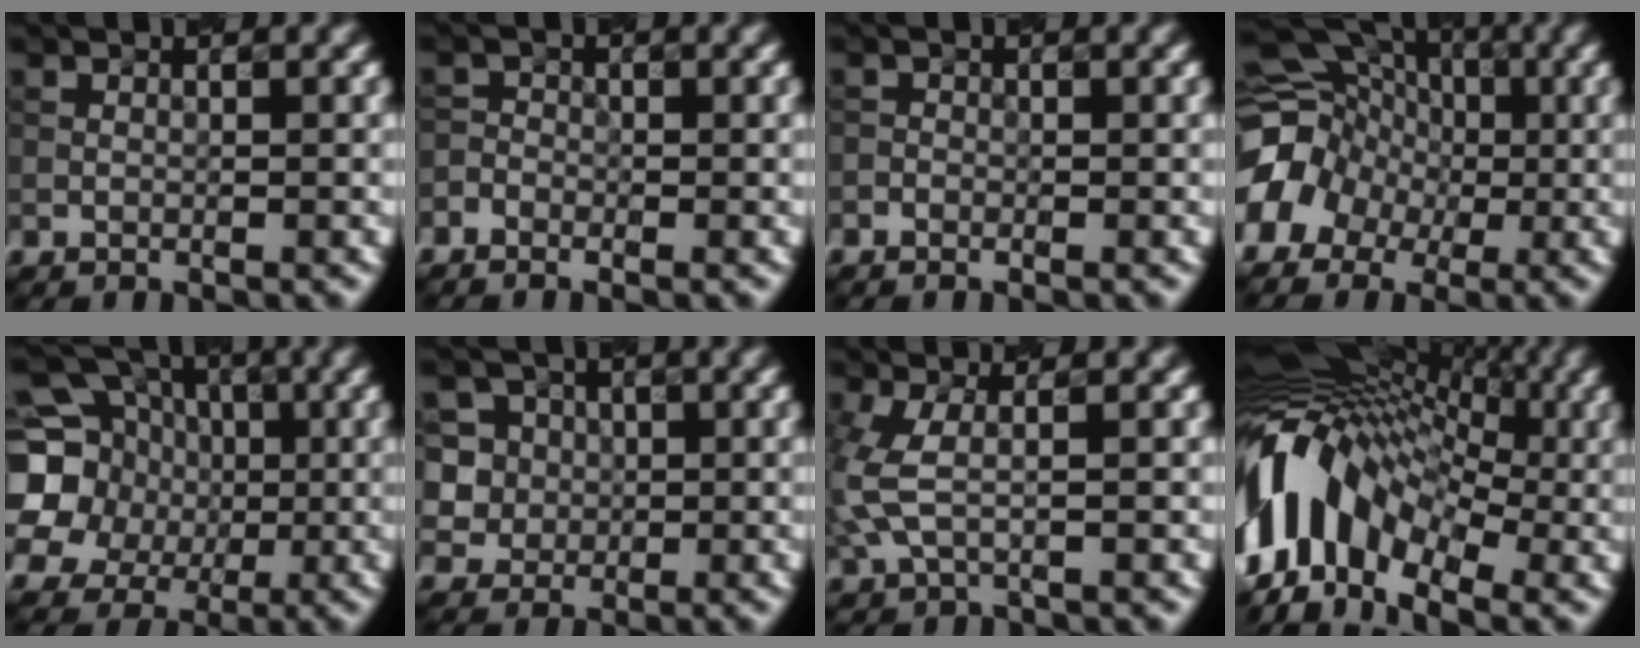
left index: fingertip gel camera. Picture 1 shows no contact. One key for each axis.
{"total": 1.5, "fx": -1.4, "fy": 0.7, "fz": 0.1, "tx": 0.007, "ty": 0.001, "tz": -0.025}
{"total": 0.8, "fx": -0.8, "fy": 0.3, "fz": -0.1, "tx": 0.010, "ty": -0.003, "tz": -0.010}
{"total": 13.6, "fx": -2.9, "fy": 12.2, "fz": 5.2, "tx": -0.118, "ty": 0.003, "tz": -0.069}
{"total": 15.3, "fx": 1.8, "fy": 13.9, "fz": 6.2, "tx": -0.165, "ty": 0.025, "tz": 0.006}
{"total": 7.0, "fx": 2.1, "fy": 6.2, "fz": 2.5, "tx": -0.045, "ty": 0.022, "tz": 0.025}
{"total": 3.9, "fx": -0.2, "fy": 1.8, "fz": 3.5, "tx": -0.098, "ty": -0.004, "tz": -0.001}
{"total": 14.2, "fx": -1.5, "fy": 9.4, "fz": 10.5, "tx": -0.208, "ty": 0.027, "tz": -0.032}